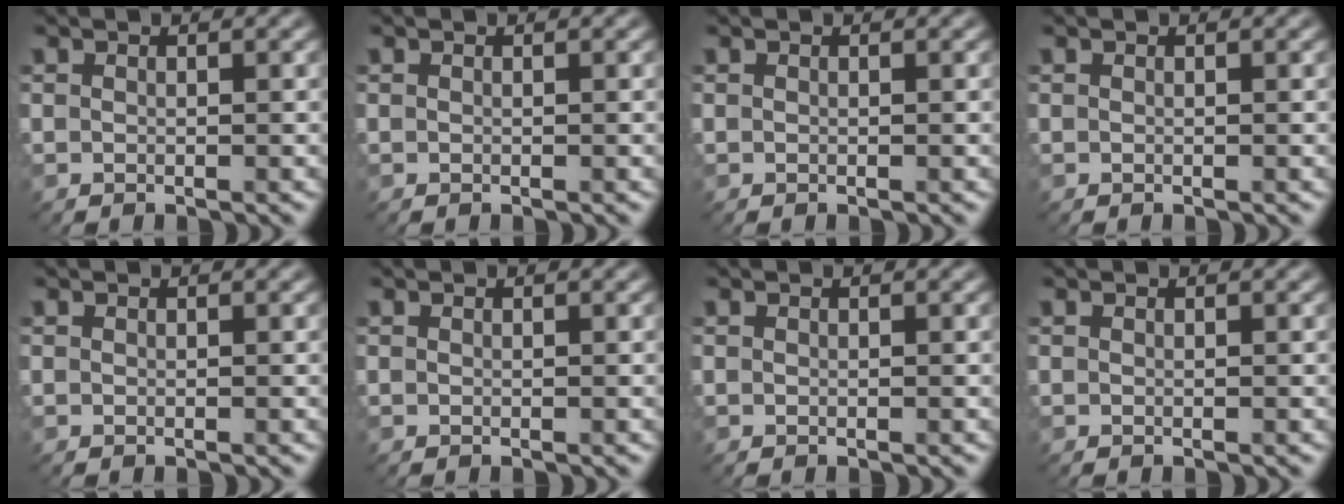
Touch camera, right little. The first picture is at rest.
{"total": 0.0}
{"total": 0.0}
{"total": 0.0}
{"total": 0.0}
{"total": 0.0}
{"total": 0.0}
{"total": 0.0}